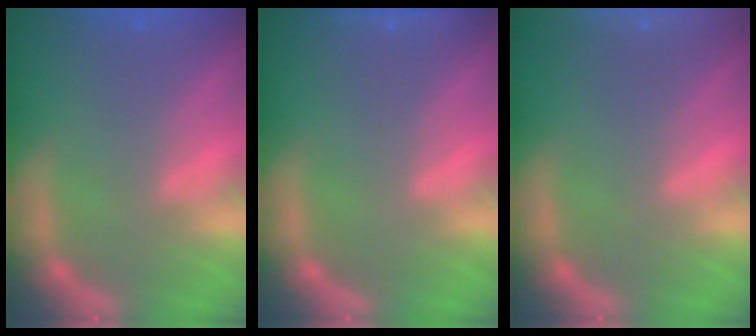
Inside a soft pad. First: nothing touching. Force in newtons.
{"total": 1.4}
{"total": 6.5}